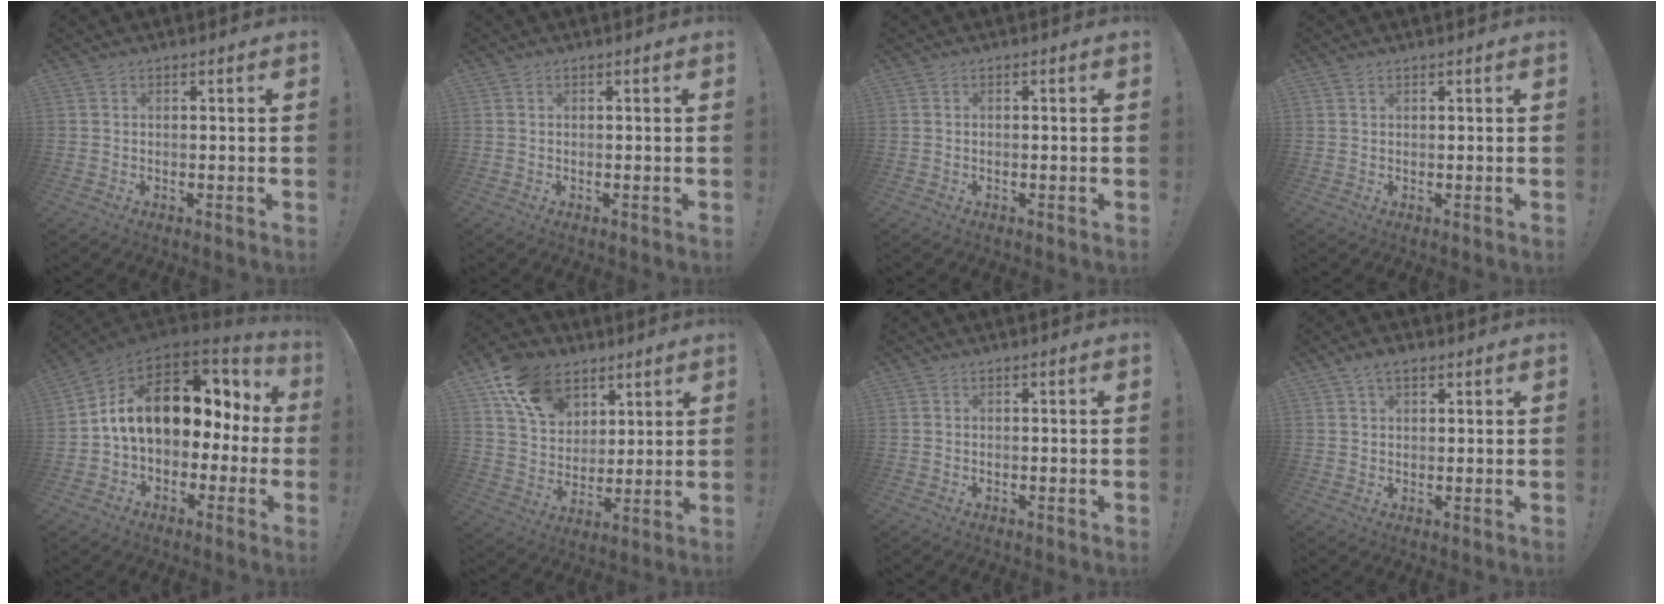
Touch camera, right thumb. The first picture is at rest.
{"total": 0.0}
{"total": 0.0}
{"total": 0.6, "force": [0.4, 0.4, 0.2], "torque": [0.001, -0.002, 0.007]}
{"total": 17.4, "force": [4.6, 11.5, 12.3], "torque": [-0.179, -0.005, 0.095]}
{"total": 14.8, "force": [8.3, 10.5, 6.4], "torque": [-0.107, -0.041, 0.159]}
{"total": 0.0}
{"total": 4.1, "force": [2.3, 2.2, 2.6], "torque": [-0.039, -0.005, 0.042]}